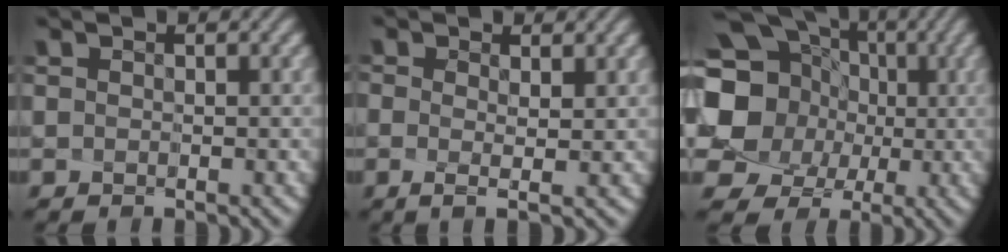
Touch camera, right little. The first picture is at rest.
{"total": 1.2, "force": [-0.2, -0.6, 1.0], "torque": [-0.016, -0.020, 0.007]}
{"total": 14.3, "force": [1.2, 13.1, 5.5], "torque": [-0.144, 0.008, 0.000]}